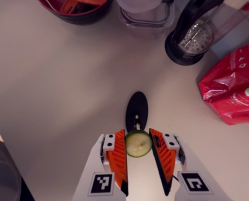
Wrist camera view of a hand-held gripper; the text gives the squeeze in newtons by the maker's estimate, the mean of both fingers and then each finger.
{"total": 9.0, "left": 9.0, "right": 8.9}